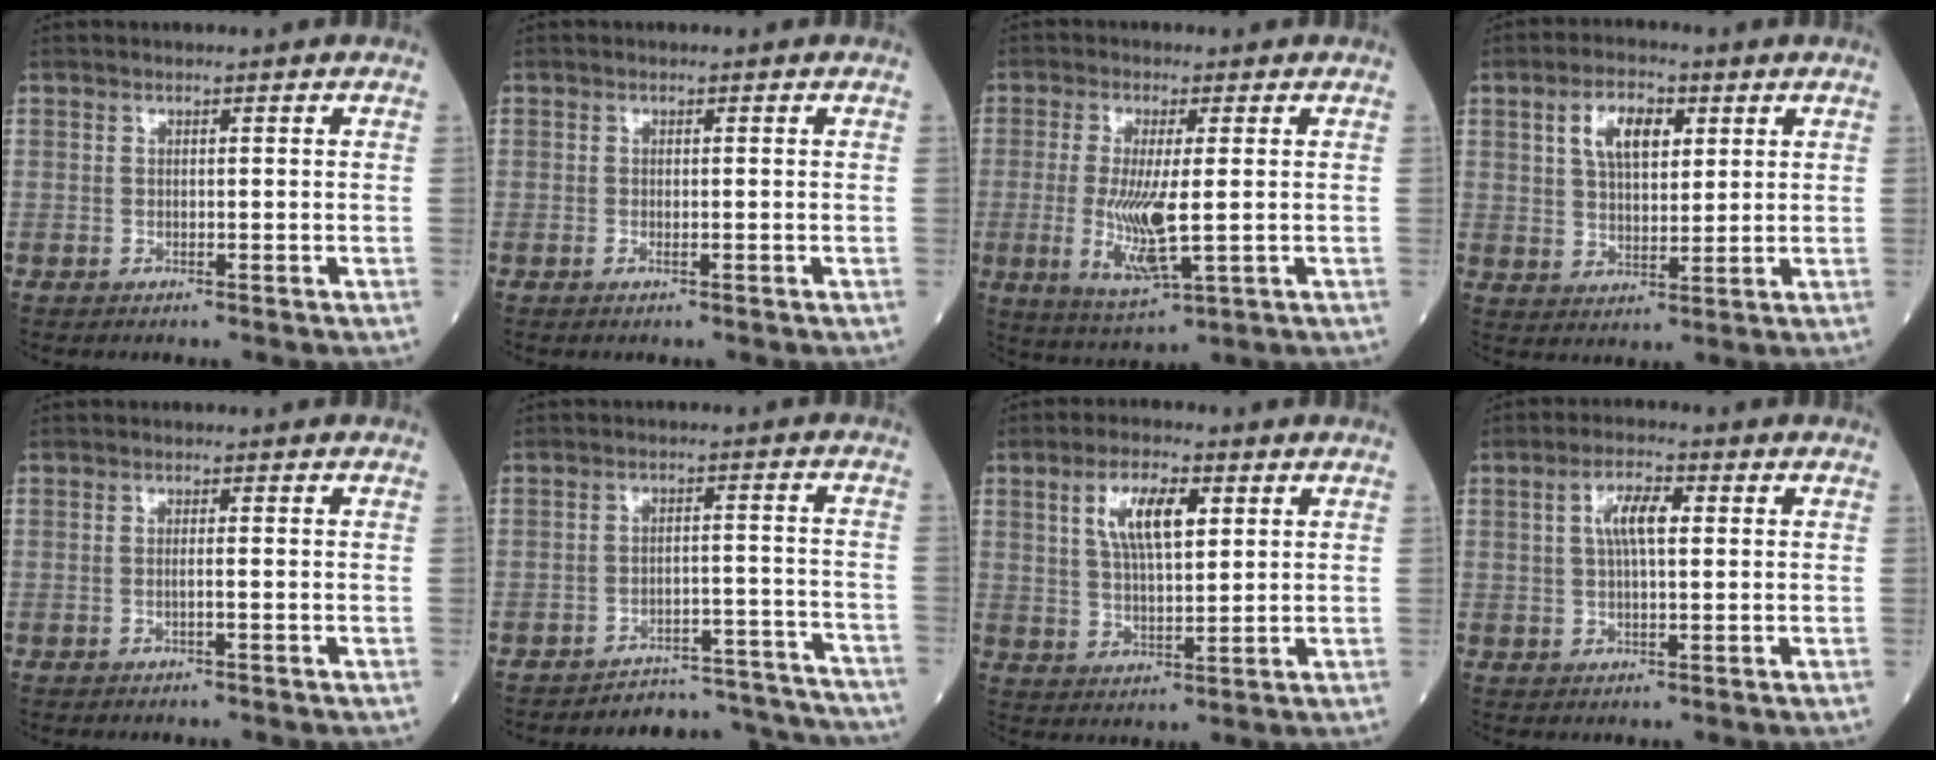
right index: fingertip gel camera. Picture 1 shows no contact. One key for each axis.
{"total": 0.6, "fx": -0.2, "fy": 0.1, "fz": 0.5, "tx": -0.013, "ty": -0.002, "tz": -0.003}
{"total": 9.0, "fx": -0.8, "fy": 1.5, "fz": 8.8, "tx": -0.186, "ty": -0.025, "tz": -0.010}
{"total": 7.4, "fx": 2.9, "fy": 3.6, "fz": 5.8, "tx": -0.109, "ty": 0.013, "tz": 0.056}
{"total": 1.0, "fx": -0.2, "fy": -0.2, "fz": 0.9, "tx": -0.020, "ty": -0.001, "tz": -0.004}
{"total": 14.2, "fx": -14.1, "fy": 2.0, "fz": -0.1, "tx": 0.027, "ty": 0.040, "tz": -0.174}
{"total": 8.2, "fx": 3.1, "fy": 2.6, "fz": 7.2, "tx": -0.136, "ty": 0.008, "tz": 0.059}
{"total": 5.4, "fx": 1.3, "fy": 1.5, "fz": 5.0, "tx": -0.098, "ty": 0.012, "tz": 0.025}